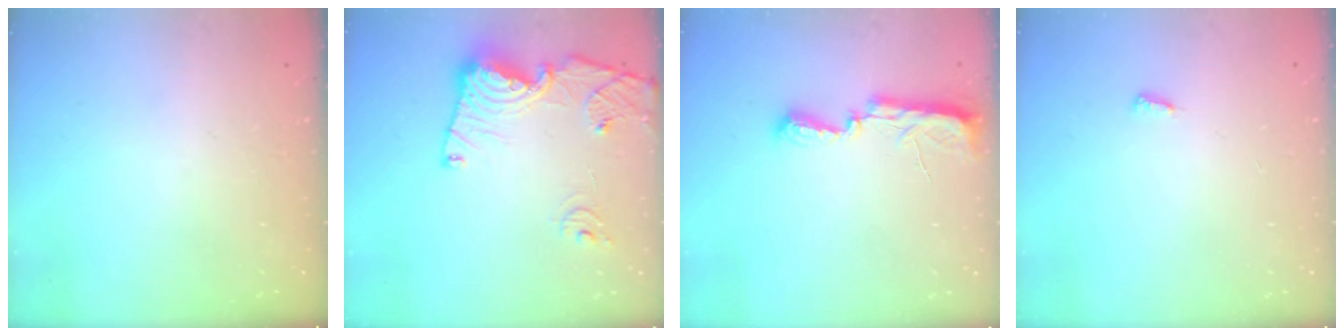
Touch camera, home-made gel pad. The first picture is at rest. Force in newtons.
{"total": 15.6, "press": 15.5, "slide": 1.9}
{"total": 7.7, "press": 7.7, "slide": 0.7}
{"total": 4.5, "press": 4.5, "slide": 0.4}